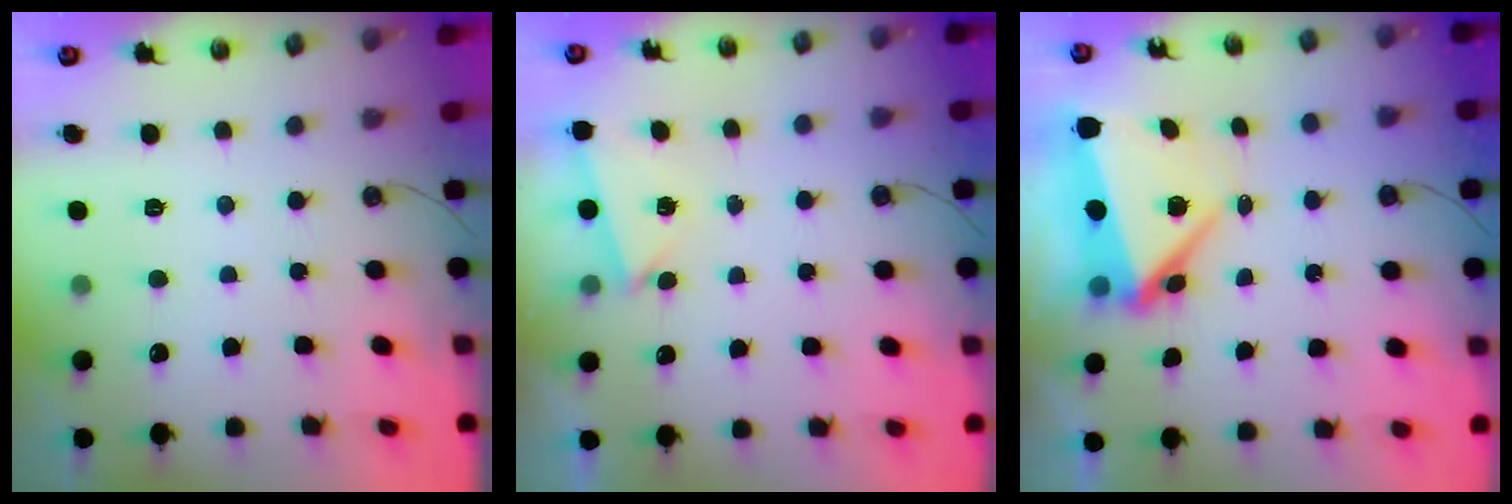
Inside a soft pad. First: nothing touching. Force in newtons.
{"total": 2.6, "press": 1.9, "slide": 1.8}
{"total": 7.5, "press": 7.4, "slide": 0.9}